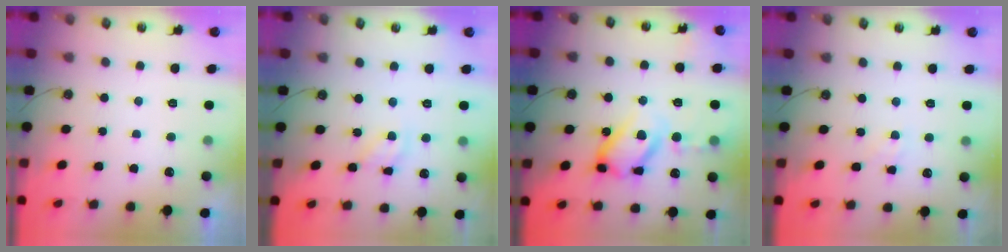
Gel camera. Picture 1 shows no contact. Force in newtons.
{"total": 8.2, "press": 8.2, "slide": 0.4}
{"total": 15.5, "press": 15.3, "slide": 2.6}
{"total": 2.4, "press": 2.4, "slide": 0.2}